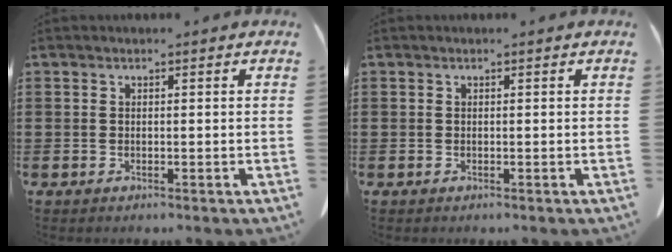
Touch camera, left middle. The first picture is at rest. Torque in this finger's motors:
{"motor_torque": [0.00, 0.00, 0.00, 0.00]}